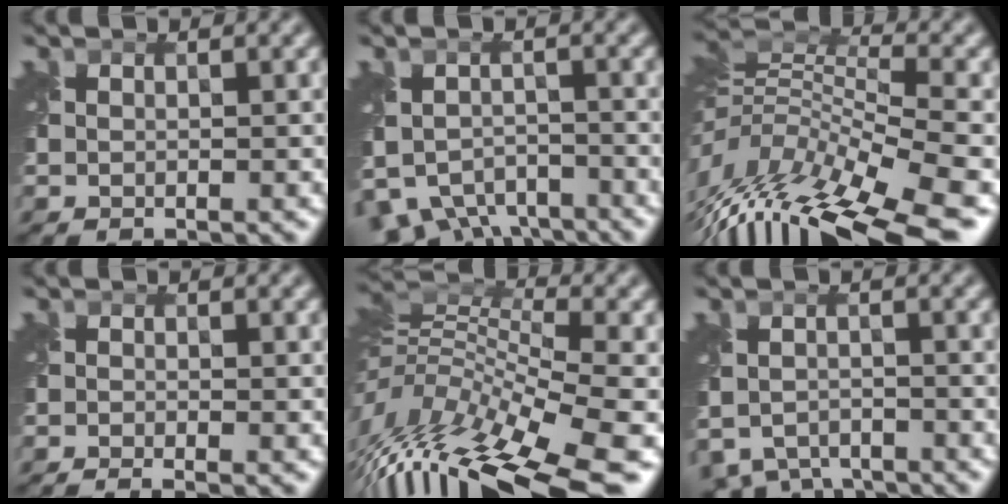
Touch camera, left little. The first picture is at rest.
{"total": 6.1, "force": [-4.6, 3.6, 2.0], "torque": [-0.037, -0.013, -0.067]}
{"total": 14.9, "force": [-7.7, 5.5, 11.6], "torque": [-0.260, 0.015, -0.120]}
{"total": 2.1, "force": [-1.6, 0.4, 1.4], "torque": [-0.020, 0.001, -0.028]}
{"total": 14.3, "force": [-6.1, 5.3, 11.8], "torque": [-0.271, 0.007, -0.087]}
{"total": 4.4, "force": [-3.9, 1.9, 0.6], "torque": [-0.005, -0.007, -0.059]}